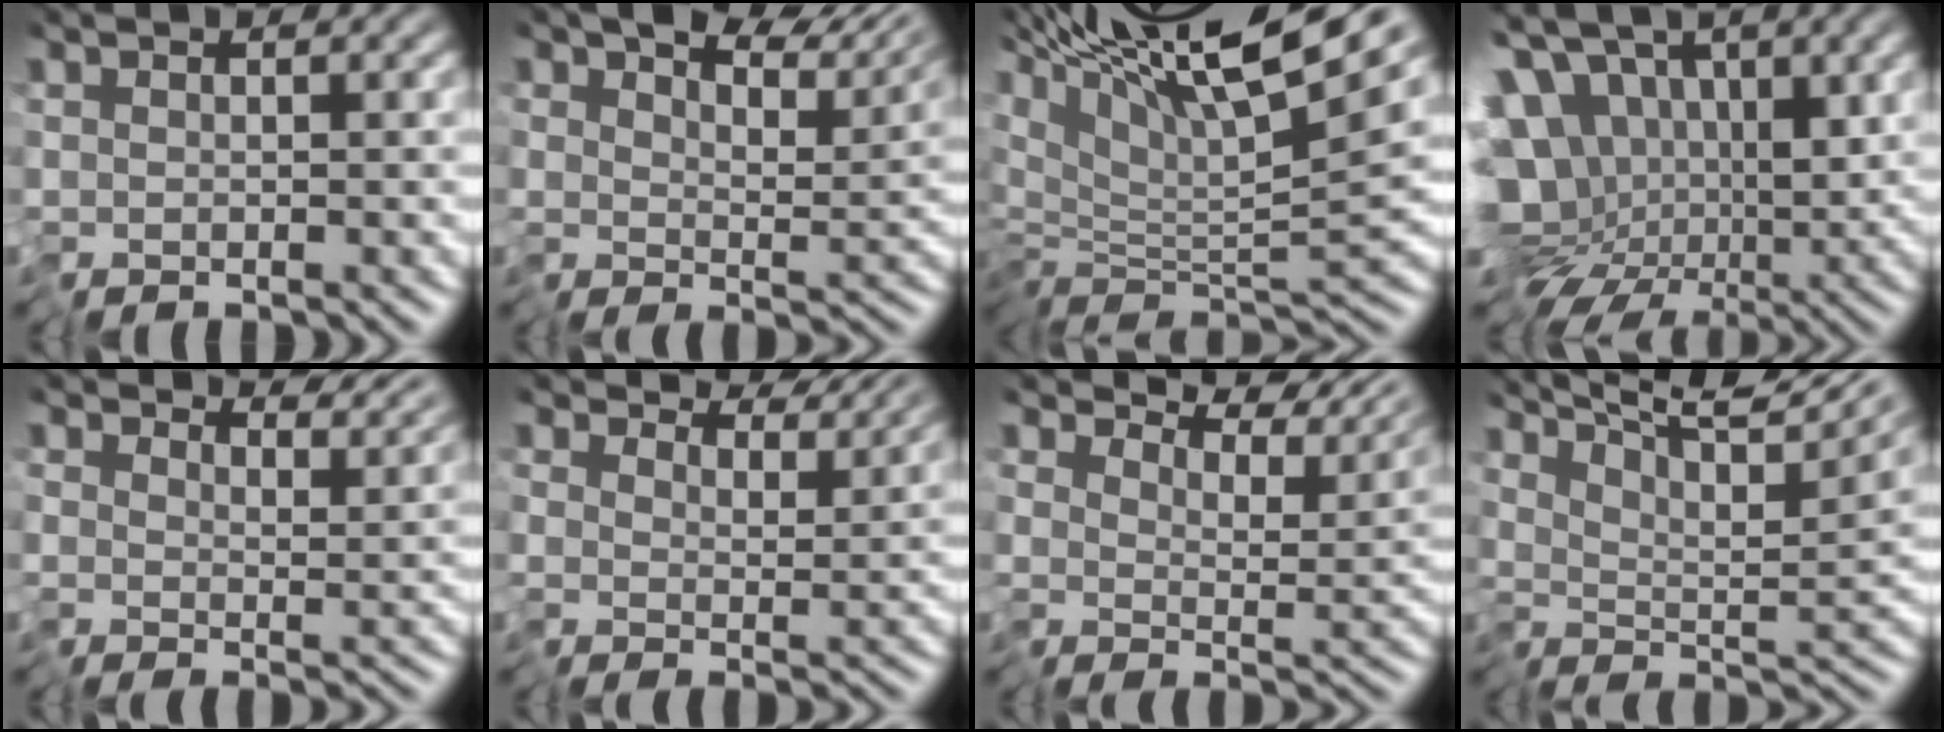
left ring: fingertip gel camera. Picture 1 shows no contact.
{"total": 7.5, "force": [6.4, 1.9, 3.4], "torque": [-0.050, 0.018, 0.099]}
{"total": 12.6, "force": [7.5, 2.4, 9.9], "torque": [-0.185, 0.047, 0.122]}
{"total": 13.3, "force": [1.1, 10.7, 7.8], "torque": [-0.135, -0.018, 0.013]}
{"total": 4.0, "force": [4.0, 0.6, 0.5], "torque": [-0.011, 0.007, 0.058]}
{"total": 4.6, "force": [4.6, 0.2, 0.3], "torque": [-0.008, 0.006, 0.064]}
{"total": 5.9, "force": [5.8, 0.4, 0.9], "torque": [-0.014, 0.004, 0.084]}
{"total": 10.9, "force": [9.2, 1.2, 5.8], "torque": [-0.092, 0.019, 0.108]}